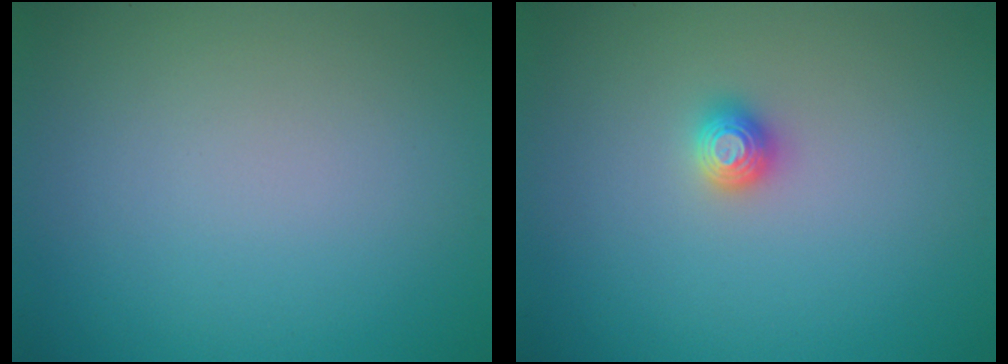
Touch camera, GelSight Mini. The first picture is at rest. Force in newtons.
{"total": 1.2, "press": 1.1, "slide": 0.3}